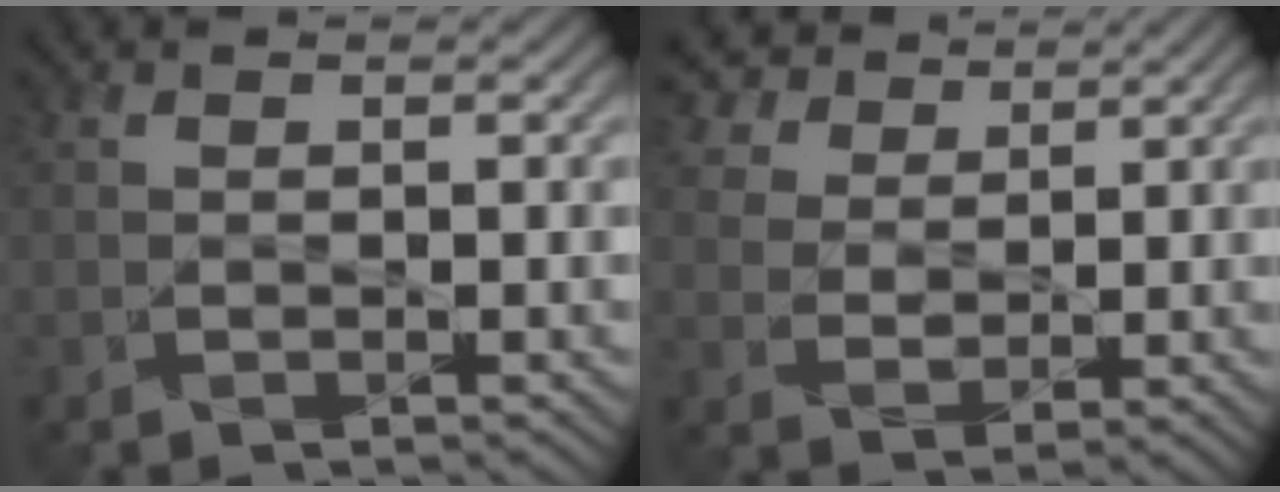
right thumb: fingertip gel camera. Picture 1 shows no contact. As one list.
[{"total": 6.2, "force": [4.2, 3.8, 2.5], "torque": [-0.070, -0.004, 0.090]}]